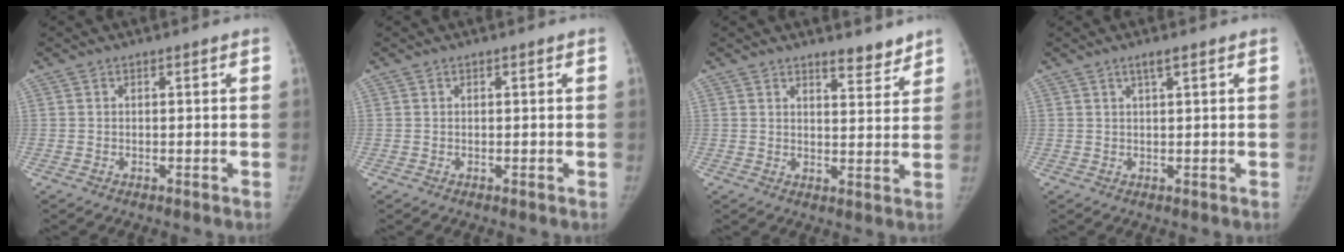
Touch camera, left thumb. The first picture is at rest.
{"total": 0.0}
{"total": 4.6, "force": [3.9, 1.4, 1.9], "torque": [-0.010, -0.032, 0.057]}
{"total": 1.8, "force": [1.0, 0.1, 1.4], "torque": [-0.029, -0.001, 0.022]}